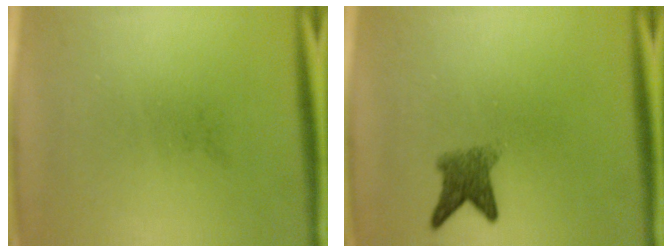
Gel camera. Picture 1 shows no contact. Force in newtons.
{"total": 3.5}